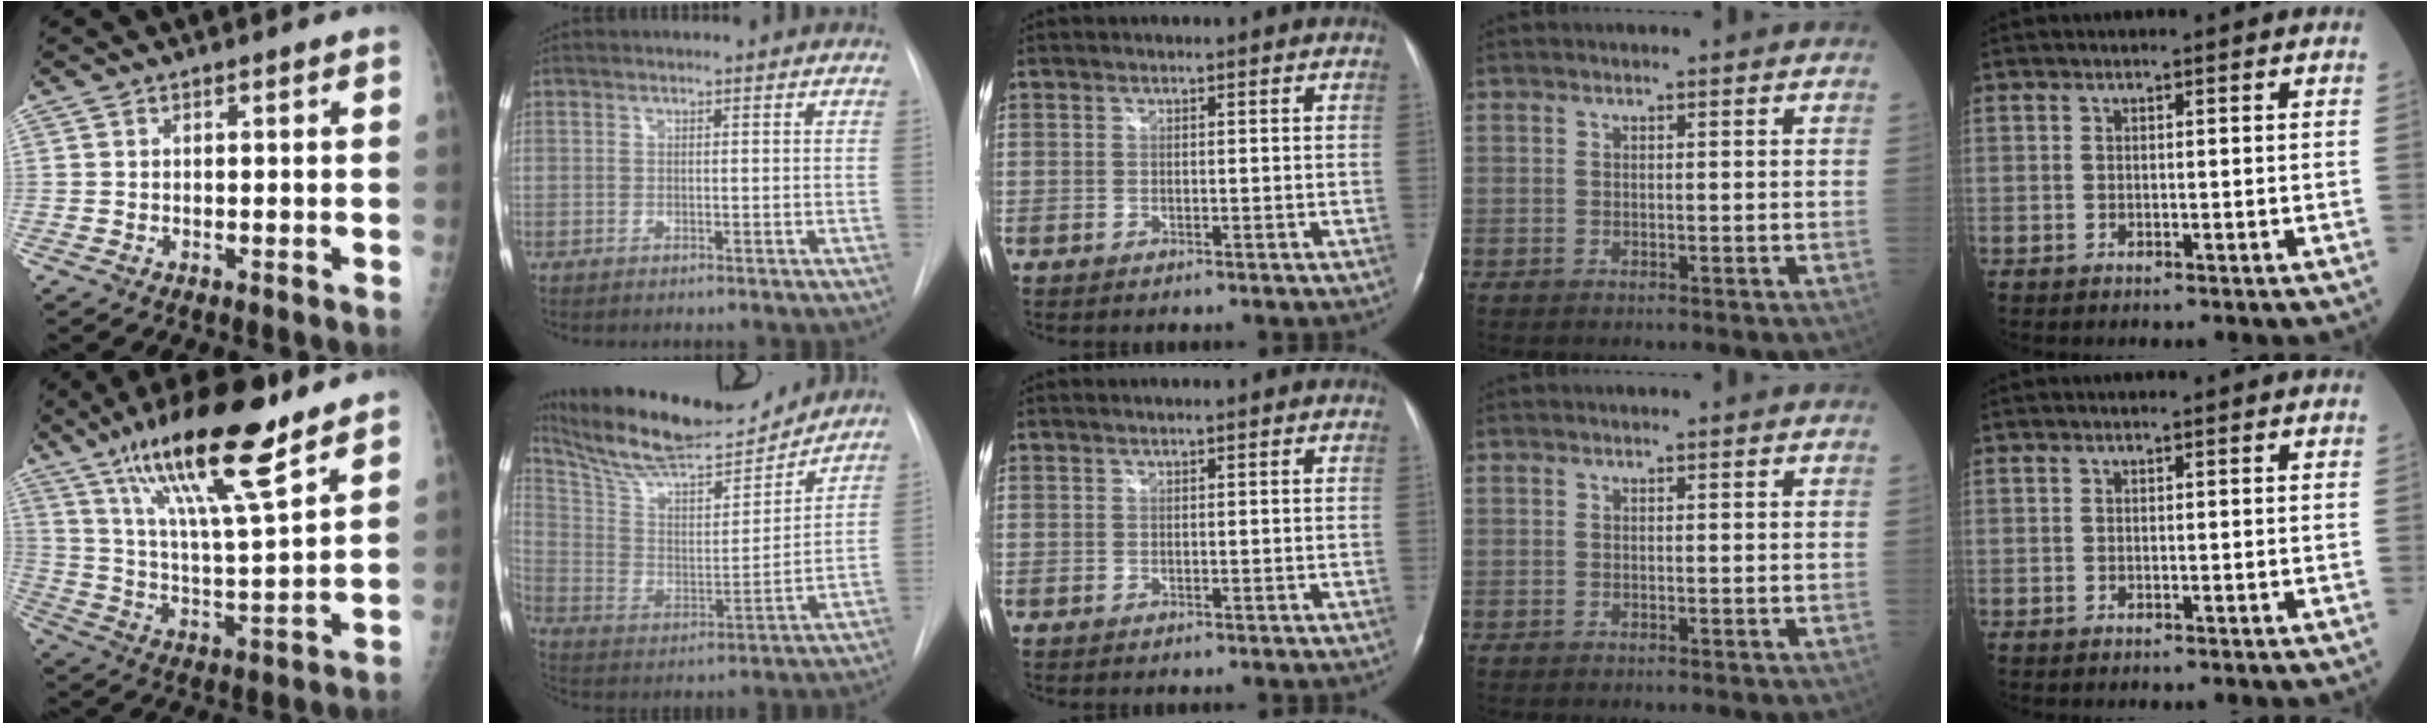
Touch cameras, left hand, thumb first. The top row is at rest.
{"thumb": {"total": 20.4, "force": [13.6, 3.9, 14.8], "torque": [-0.246, -0.053, 0.239]}, "index": {"total": 19.3, "force": [17.8, 2.4, 7.1], "torque": [-0.132, -0.007, 0.294]}}